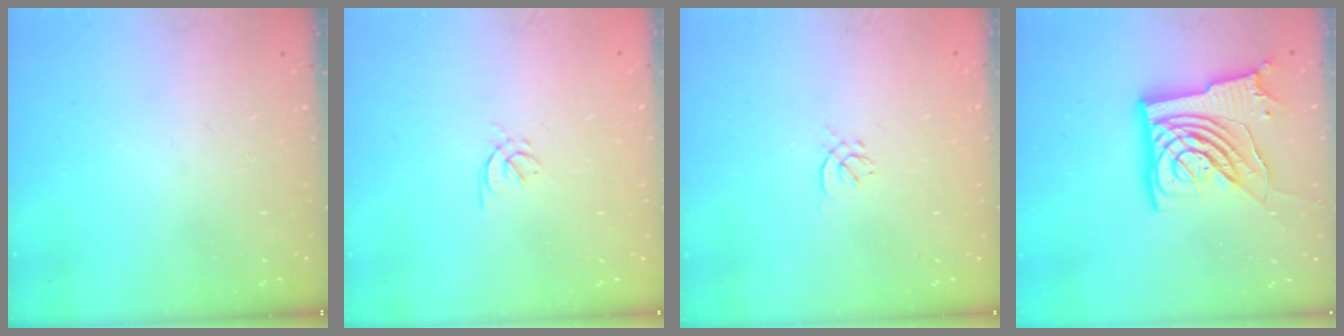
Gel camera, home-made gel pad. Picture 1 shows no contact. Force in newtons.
{"total": 2.1, "press": 2.0, "slide": 0.6}
{"total": 0.7, "press": 0.5, "slide": 0.5}
{"total": 19.2, "press": 19.1, "slide": 2.3}